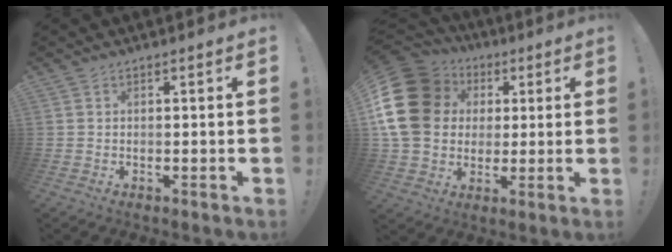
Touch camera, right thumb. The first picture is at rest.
{"total": 20.8, "force": [3.7, 16.8, 11.7], "torque": [-0.214, -0.009, 0.086]}